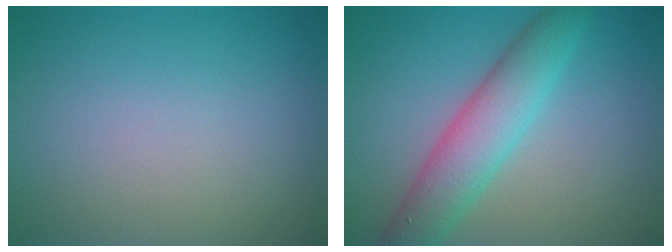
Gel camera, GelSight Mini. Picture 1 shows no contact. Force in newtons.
{"total": 5.5, "press": 5.5, "slide": 0.0}